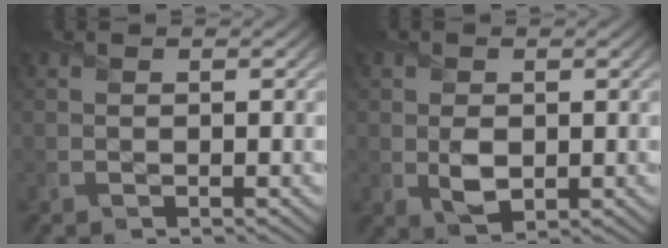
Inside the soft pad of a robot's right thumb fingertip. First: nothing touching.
{"total": 3.3, "force": [0.0, 2.5, 2.1], "torque": [-0.049, -0.008, 0.002]}